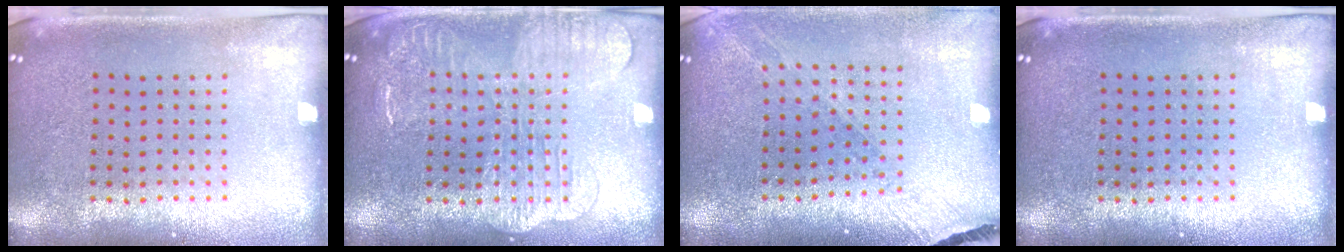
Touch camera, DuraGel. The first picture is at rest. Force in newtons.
{"total": 3.5, "press": 3.4, "slide": 0.5}
{"total": 1.4, "press": 1.3, "slide": 0.2}
{"total": 0.0}